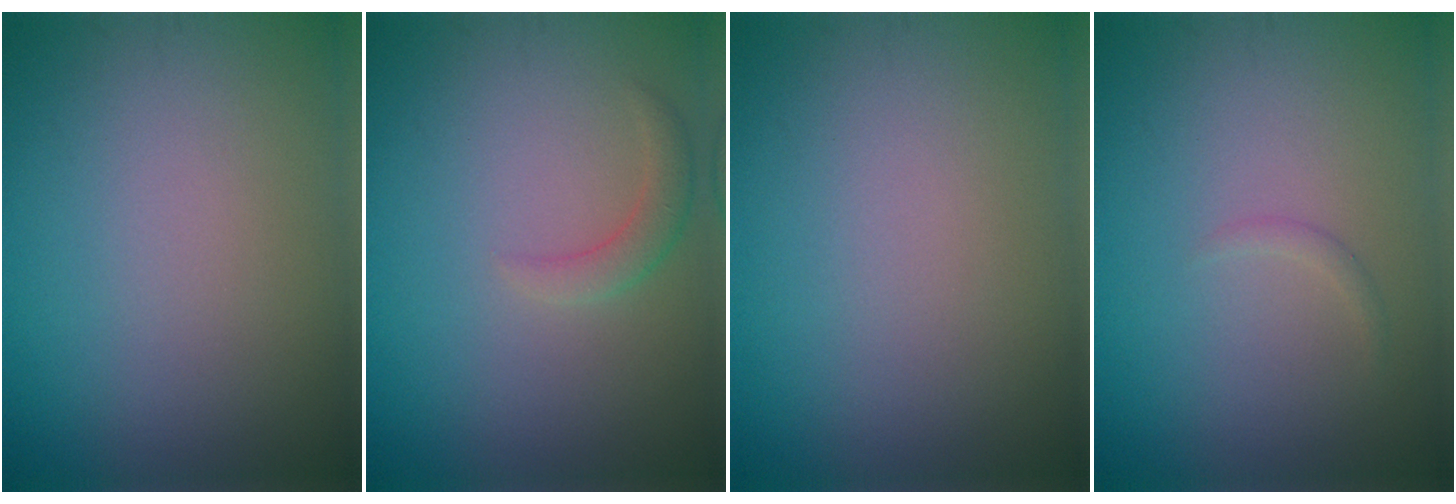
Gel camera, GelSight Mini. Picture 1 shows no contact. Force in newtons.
{"total": 1.6, "press": 1.6, "slide": 0.1}
{"total": 0.0}
{"total": 0.6, "press": 0.6, "slide": 0.1}